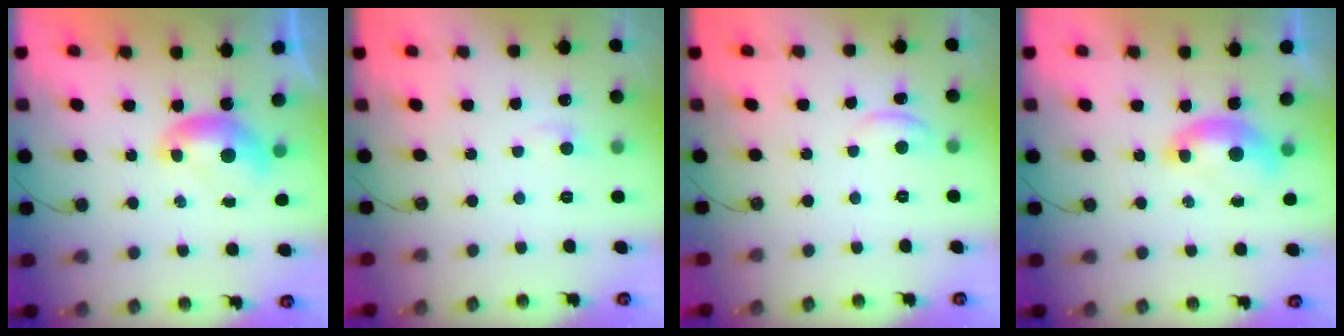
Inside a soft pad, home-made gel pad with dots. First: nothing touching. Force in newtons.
{"total": 0.8, "press": 0.0, "slide": 0.8}
{"total": 0.5, "press": 0.4, "slide": 0.3}
{"total": 1.5, "press": 1.4, "slide": 0.6}